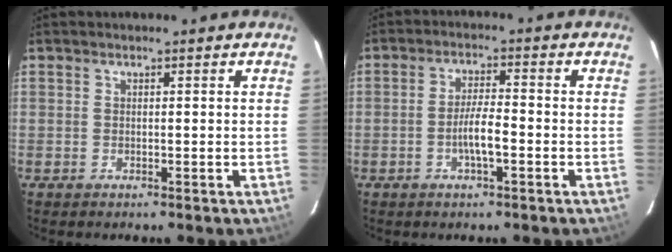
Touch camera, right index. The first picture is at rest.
{"total": 4.8, "force": [-1.9, 0.7, 4.3], "torque": [-0.085, 0.001, -0.032]}